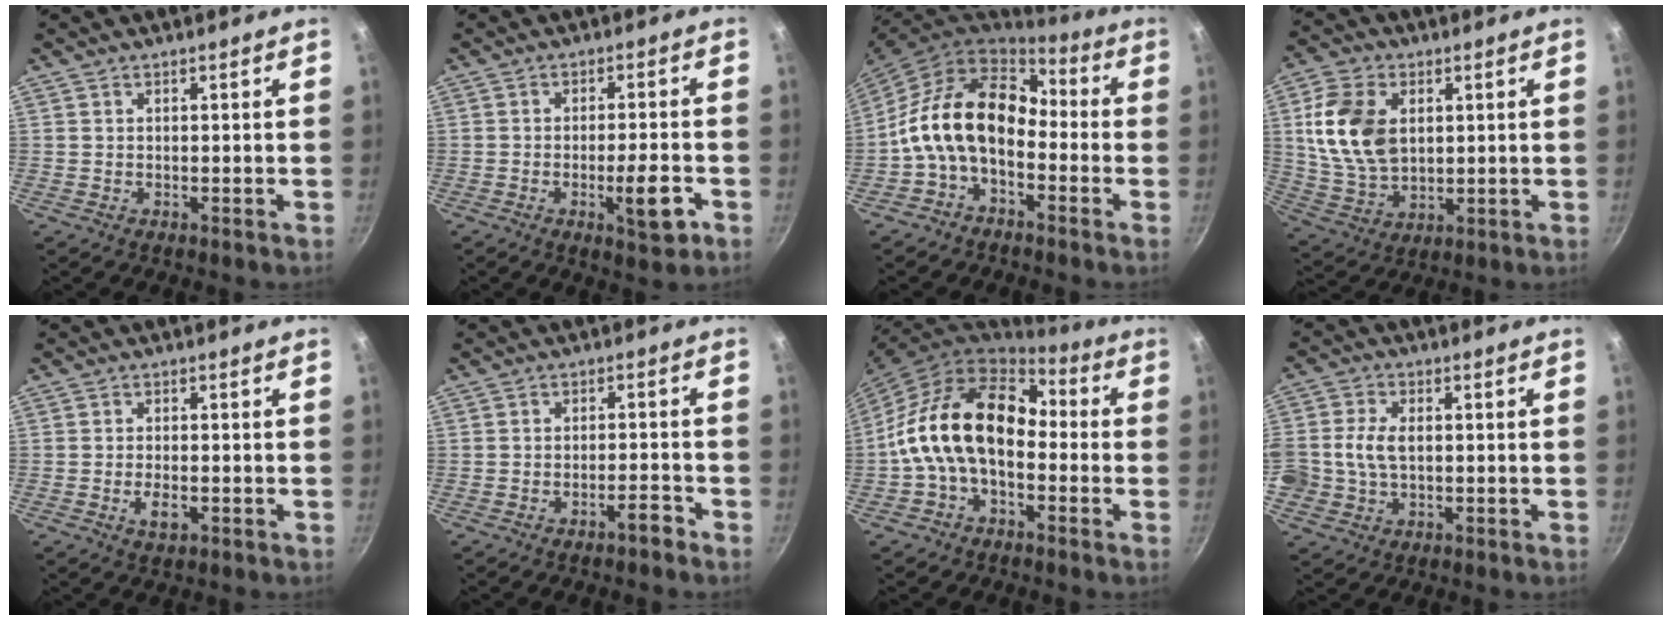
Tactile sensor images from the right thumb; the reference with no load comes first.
{"total": 7.1, "force": [-2.7, 1.7, 6.3], "torque": [-0.084, 0.015, -0.036]}
{"total": 14.8, "force": [-2.4, 9.8, 10.8], "torque": [-0.173, 0.048, -0.062]}
{"total": 14.2, "force": [2.9, 9.6, 10.1], "torque": [-0.176, -0.013, 0.062]}
{"total": 3.3, "force": [-1.1, 1.6, 2.7], "torque": [-0.050, 0.004, -0.021]}
{"total": 3.1, "force": [-2.4, 0.6, 1.9], "torque": [-0.027, 0.027, -0.032]}
{"total": 16.6, "force": [-1.3, 10.8, 12.6], "torque": [-0.198, 0.046, -0.041]}
{"total": 8.6, "force": [0.0, 6.3, 5.9], "torque": [-0.114, 0.015, -0.005]}